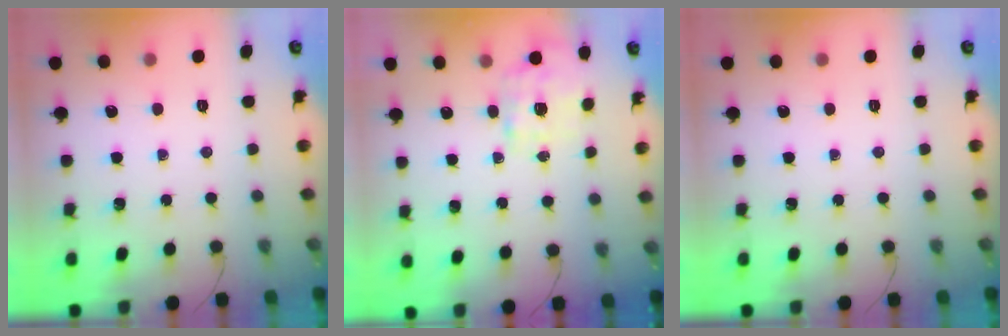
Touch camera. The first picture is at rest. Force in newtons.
{"total": 1.4, "press": 1.2, "slide": 0.7}
{"total": 0.0}